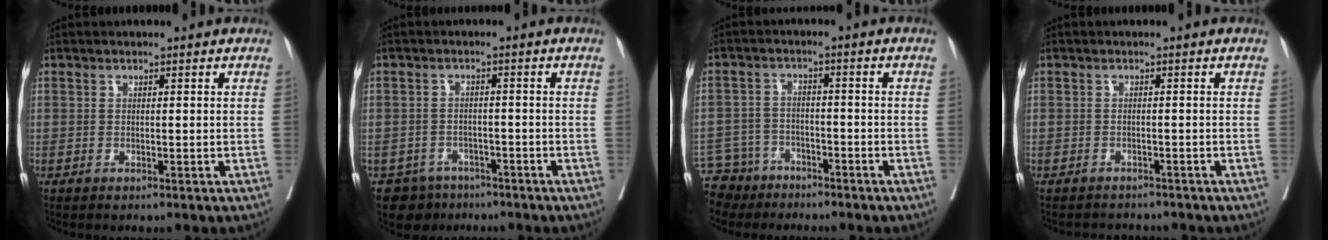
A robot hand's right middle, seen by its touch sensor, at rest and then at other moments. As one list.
[{"total": 4.3, "force": [-3.2, 3.0, -0.1], "torque": [0.011, 0.008, -0.047]}, {"total": 7.3, "force": [-6.4, 3.5, 0.1], "torque": [-0.007, -0.002, -0.113]}, {"total": 3.1, "force": [-3.1, 0.6, -0.1], "torque": [0.007, -0.005, -0.045]}]